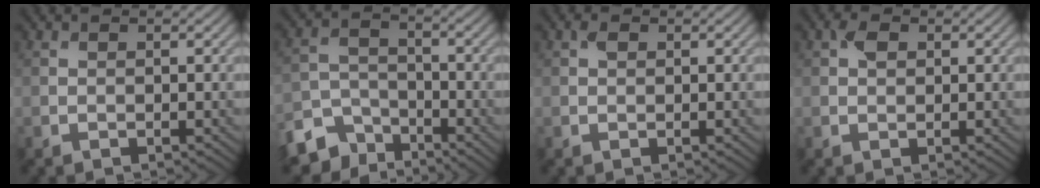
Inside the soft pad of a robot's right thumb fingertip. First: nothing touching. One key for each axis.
{"total": 6.7, "fx": -5.1, "fy": 3.9, "fz": 1.9, "tx": -0.040, "ty": -0.009, "tz": -0.111}
{"total": 0.9, "fx": 0.4, "fy": 0.6, "fz": 0.5, "tx": -0.012, "ty": 0.000, "tz": 0.005}
{"total": 1.6, "fx": 0.6, "fy": 1.1, "fz": 1.0, "tx": -0.018, "ty": 0.004, "tz": 0.007}